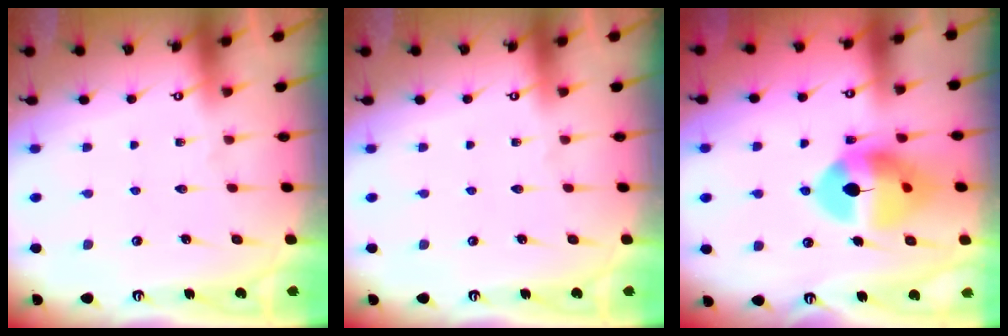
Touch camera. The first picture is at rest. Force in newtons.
{"total": 0.0}
{"total": 13.0, "press": 12.9, "slide": 1.7}